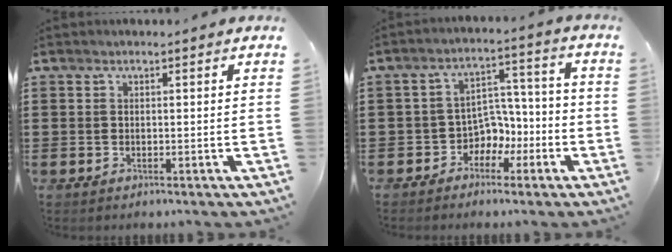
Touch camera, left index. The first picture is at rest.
{"total": 5.4, "force": [-2.6, 4.5, 1.6], "torque": [-0.043, 0.008, -0.049]}